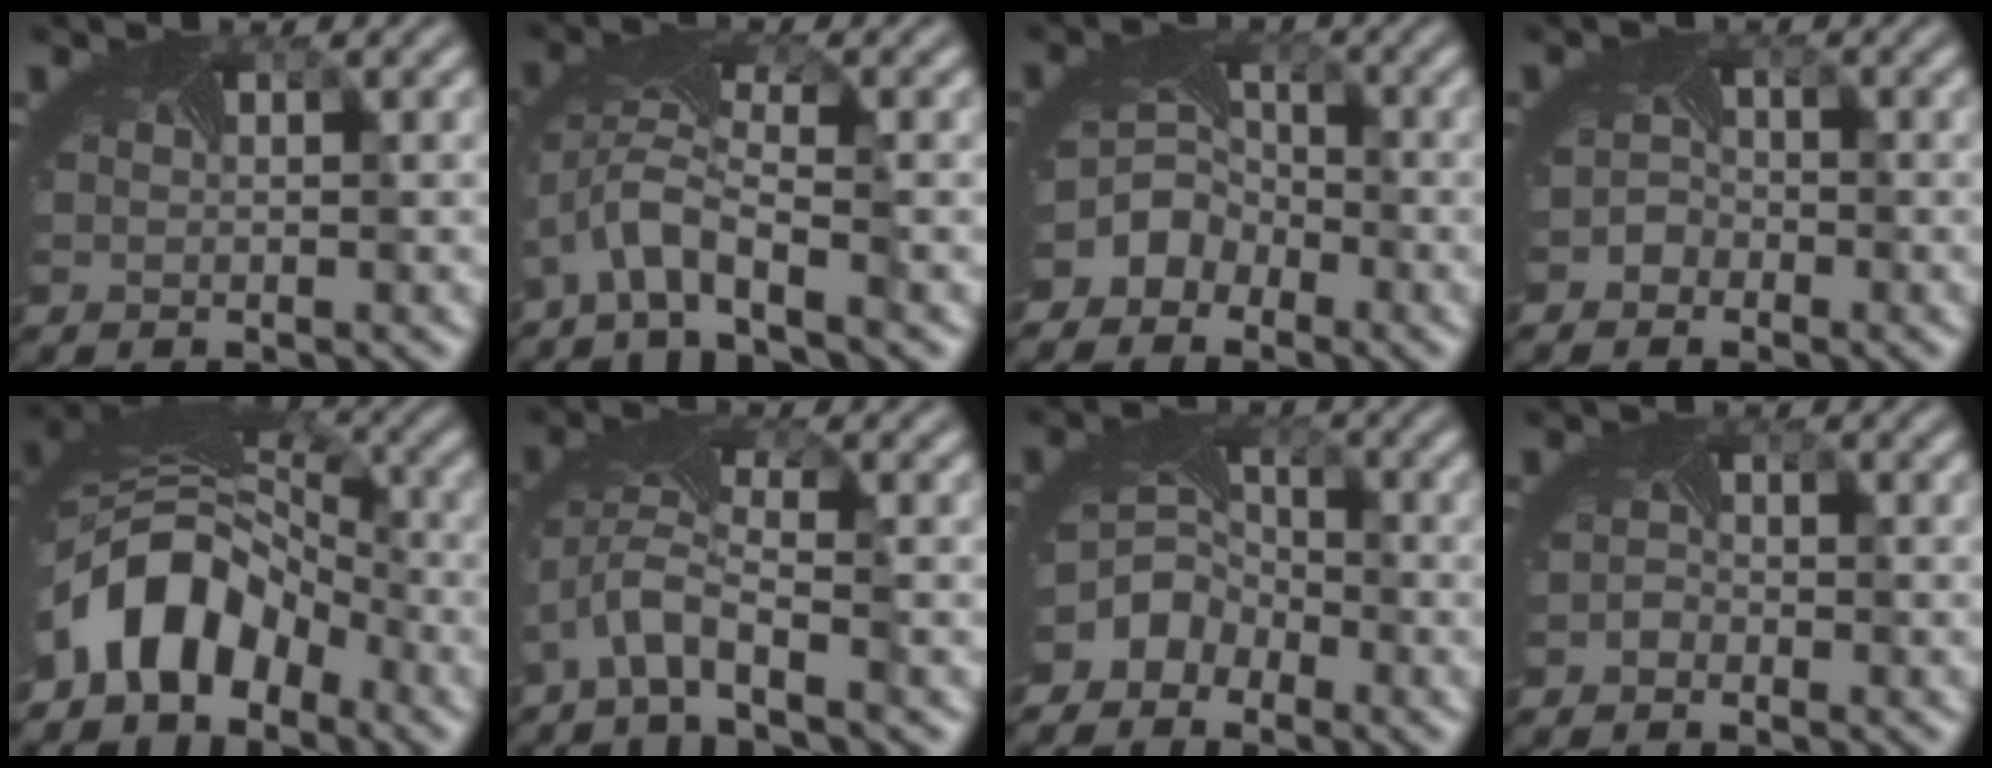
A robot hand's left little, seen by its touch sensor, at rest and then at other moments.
{"total": 4.5, "force": [-2.9, 1.1, 3.3], "torque": [-0.075, -0.003, -0.062]}
{"total": 5.1, "force": [-3.3, 3.7, 1.1], "torque": [0.001, -0.002, -0.057]}
{"total": 1.6, "force": [-1.3, 0.9, -0.3], "torque": [0.003, -0.001, -0.030]}
{"total": 8.3, "force": [-4.2, 5.5, 4.6], "torque": [-0.083, -0.001, -0.086]}
{"total": 4.1, "force": [-2.5, 0.7, 3.1], "torque": [-0.074, -0.004, -0.057]}
{"total": 4.9, "force": [-3.3, 3.4, 1.1], "torque": [-0.003, -0.001, -0.056]}
{"total": 1.1, "force": [-1.0, 0.2, -0.3], "torque": [-0.003, -0.004, -0.021]}